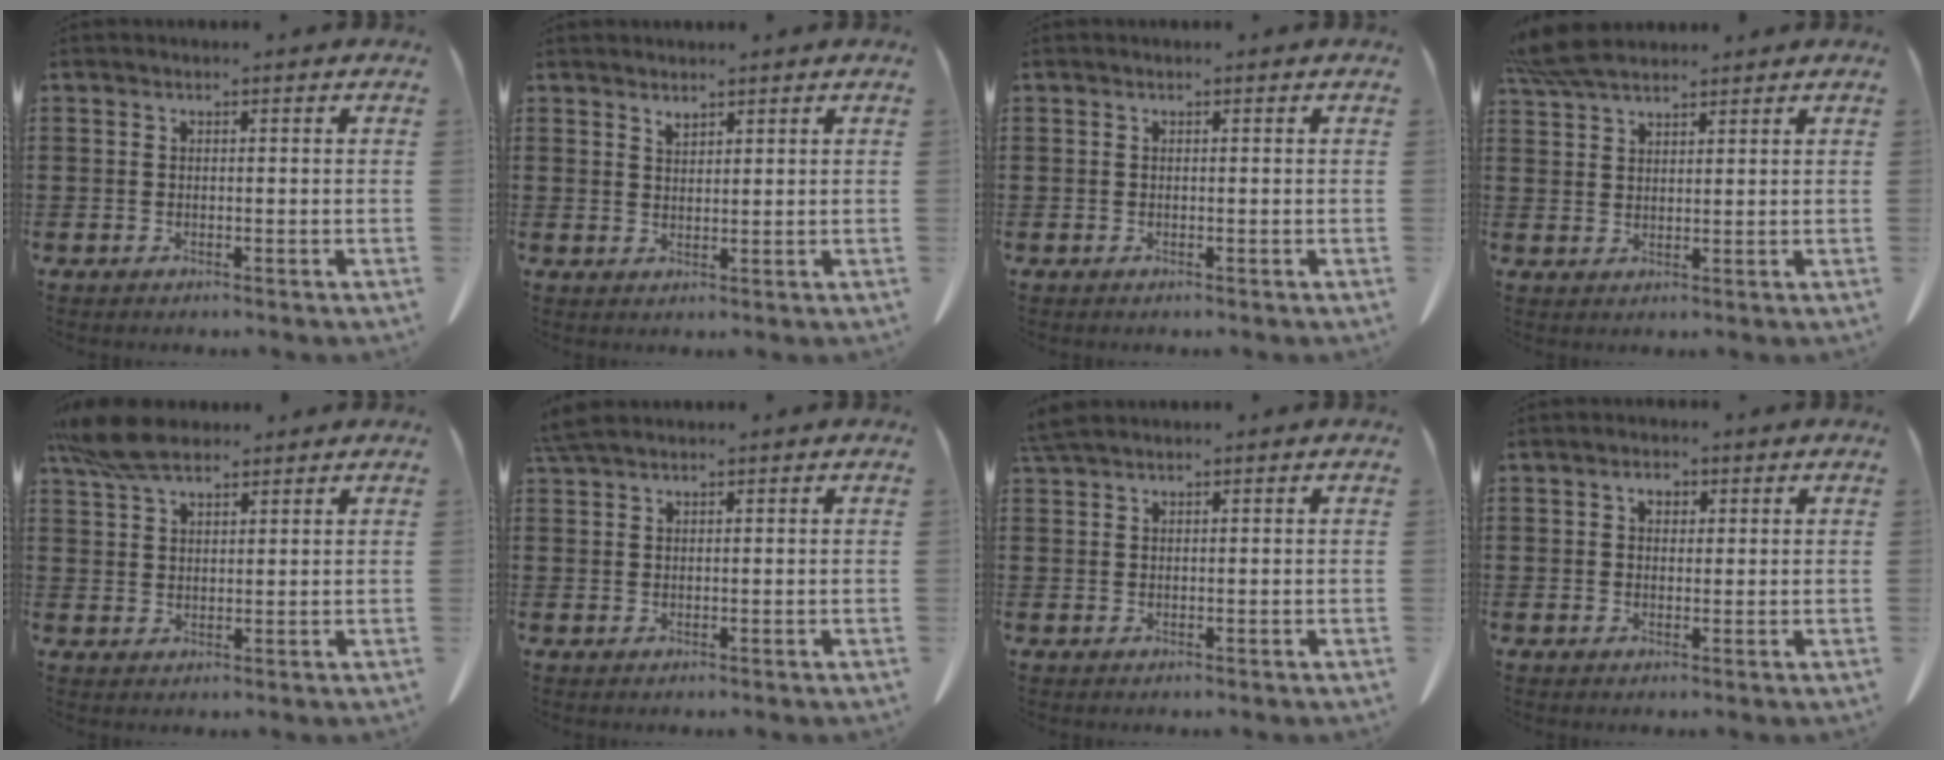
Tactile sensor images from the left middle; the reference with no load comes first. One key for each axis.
{"total": 1.6, "fx": 1.5, "fy": 0.3, "fz": 0.4, "tx": -0.011, "ty": -0.002, "tz": 0.030}
{"total": 0.0}
{"total": 6.0, "fx": 5.1, "fy": 1.4, "fz": 2.8, "tx": -0.070, "ty": -0.007, "tz": 0.099}
{"total": 7.2, "fx": 5.6, "fy": 2.4, "fz": 3.9, "tx": -0.092, "ty": -0.003, "tz": 0.107}
{"total": 2.5, "fx": 2.0, "fy": 0.3, "fz": 1.4, "tx": -0.033, "ty": 0.000, "tz": 0.040}
{"total": 2.2, "fx": 1.8, "fy": 0.2, "fz": 1.2, "tx": -0.028, "ty": -0.001, "tz": 0.037}
{"total": 2.1, "fx": 1.0, "fy": 1.3, "fz": 1.3, "tx": -0.022, "ty": 0.002, "tz": 0.016}